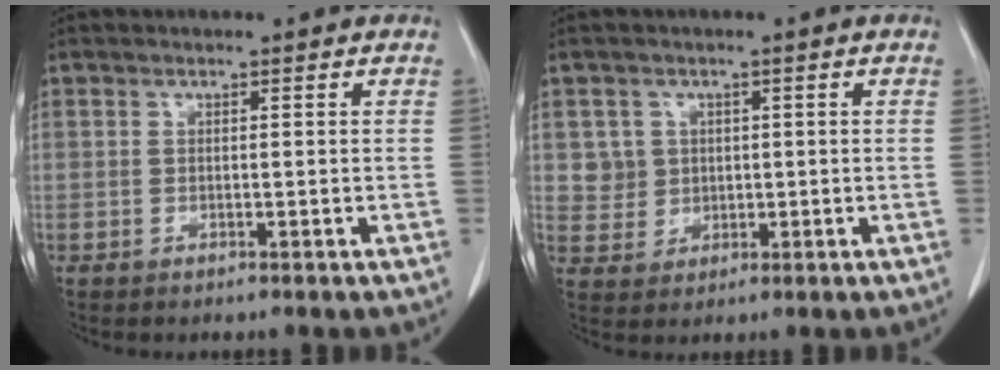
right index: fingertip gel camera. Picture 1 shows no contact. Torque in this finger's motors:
{"motor_torque": [0.17, -0.19, 0.02, 0.01]}